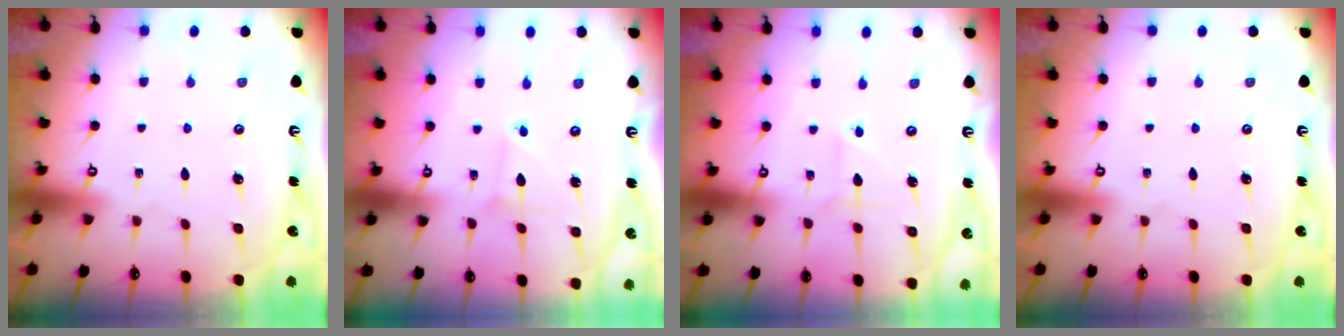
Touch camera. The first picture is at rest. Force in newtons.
{"total": 2.1, "press": 2.1, "slide": 0.2}
{"total": 2.9, "press": 2.9, "slide": 0.3}
{"total": 0.0}